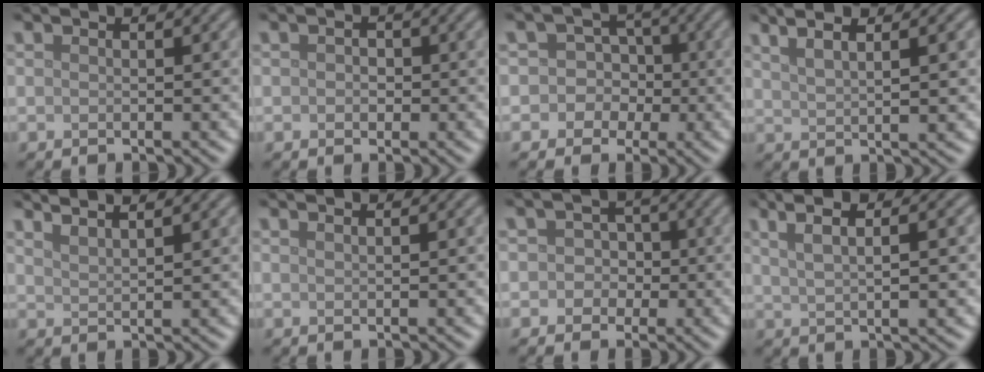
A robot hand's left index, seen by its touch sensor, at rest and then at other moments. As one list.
[{"total": 1.2, "force": [0.0, 0.9, 0.7], "torque": [-0.010, -0.001, -0.003]}, {"total": 4.4, "force": [-0.3, 4.2, 1.2], "torque": [0.012, 0.028, -0.036]}, {"total": 5.7, "force": [3.1, 2.0, 4.3], "torque": [-0.049, 0.024, 0.025]}, {"total": 3.9, "force": [3.3, 1.1, 1.9], "torque": [-0.001, 0.022, 0.024]}, {"total": 1.0, "force": [0.7, 0.4, 0.6], "torque": [-0.002, -0.001, 0.002]}, {"total": 2.4, "force": [-0.1, 2.3, 0.7], "torque": [0.019, 0.009, -0.024]}, {"total": 6.5, "force": [3.0, 2.4, 5.3], "torque": [-0.070, 0.022, 0.027]}]